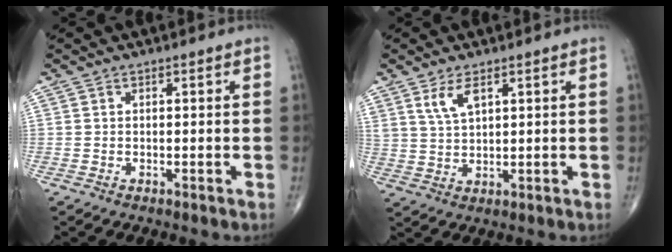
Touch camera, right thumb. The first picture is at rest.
{"total": 4.8, "force": [2.7, 2.0, 3.4], "torque": [-0.066, -0.013, 0.059]}